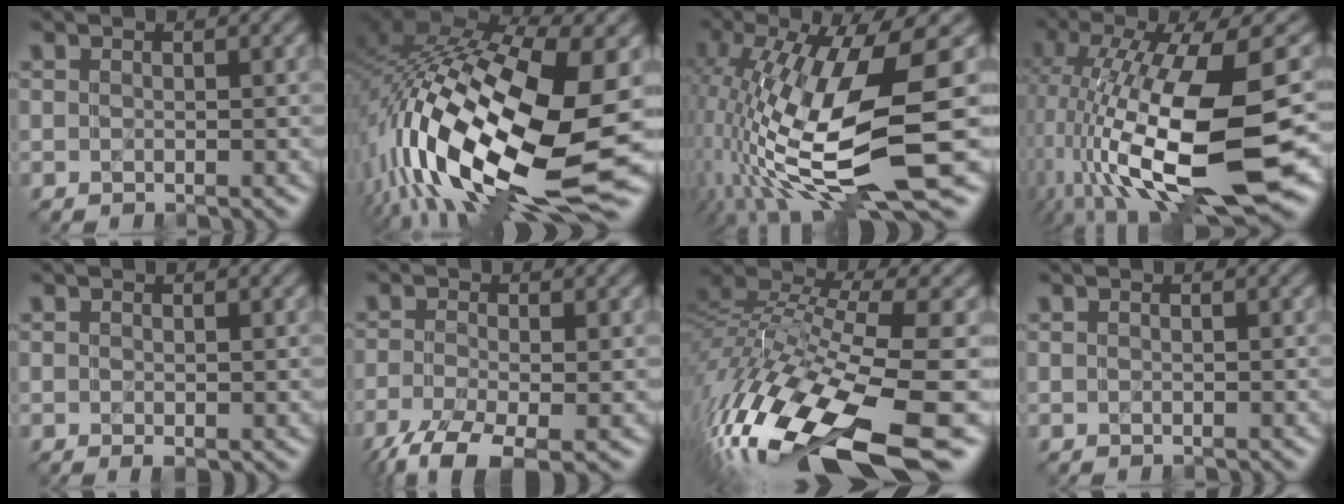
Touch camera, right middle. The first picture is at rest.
{"total": 18.8, "force": [-2.9, 8.7, 16.4], "torque": [-0.326, -0.036, -0.039]}
{"total": 13.3, "force": [-2.4, 4.3, 12.4], "torque": [-0.250, -0.021, -0.035]}
{"total": 15.7, "force": [-2.2, 6.3, 14.2], "torque": [-0.268, -0.023, -0.025]}
{"total": 0.5, "force": [0.0, 0.2, 0.5], "torque": [-0.007, 0.000, 0.001]}
{"total": 6.0, "force": [-4.0, 1.8, 4.1], "torque": [-0.091, -0.016, -0.079]}
{"total": 15.9, "force": [-6.9, 4.5, 13.5], "torque": [-0.283, 0.004, -0.117]}
{"total": 0.0}